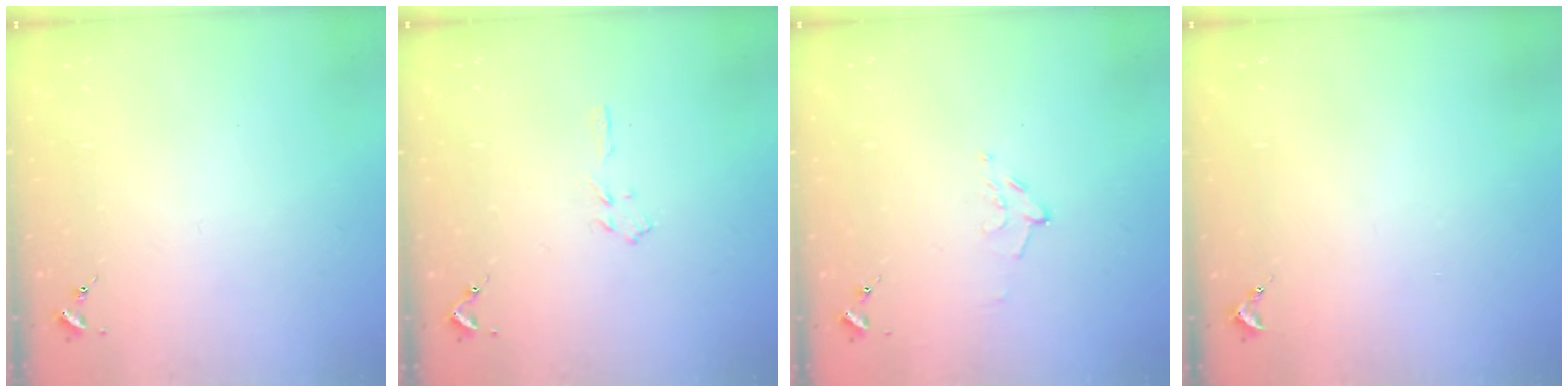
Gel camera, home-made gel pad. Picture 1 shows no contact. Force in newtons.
{"total": 3.1, "press": 3.1, "slide": 0.3}
{"total": 6.5, "press": 6.4, "slide": 0.8}
{"total": 0.9, "press": 0.9, "slide": 0.1}